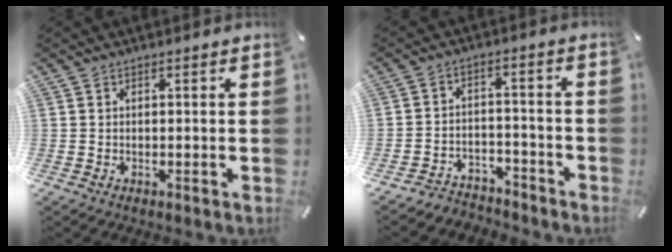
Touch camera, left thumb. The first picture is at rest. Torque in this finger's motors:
{"motor_torque": [-0.25, 0.09, -0.36, 0.30, -0.03]}